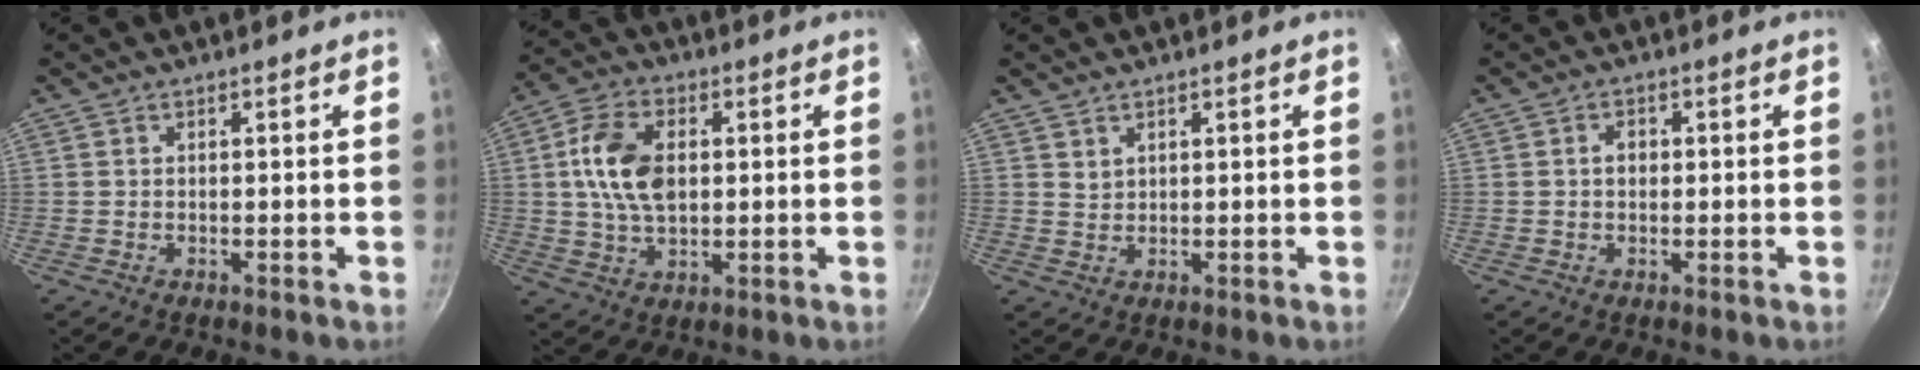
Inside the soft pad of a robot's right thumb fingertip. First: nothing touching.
{"total": 12.1, "force": [1.6, 7.6, 9.3], "torque": [-0.157, 0.009, 0.023]}
{"total": 1.3, "force": [1.1, 0.7, 0.4], "torque": [-0.004, -0.005, 0.022]}
{"total": 2.1, "force": [0.1, 1.6, 1.3], "torque": [-0.011, 0.007, 0.001]}